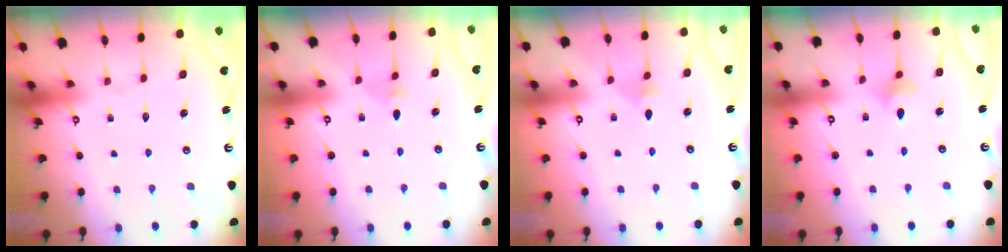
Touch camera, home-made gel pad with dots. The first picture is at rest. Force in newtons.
{"total": 2.0, "press": 2.0, "slide": 0.5}
{"total": 2.2, "press": 2.1, "slide": 0.6}
{"total": 4.4, "press": 4.3, "slide": 0.7}